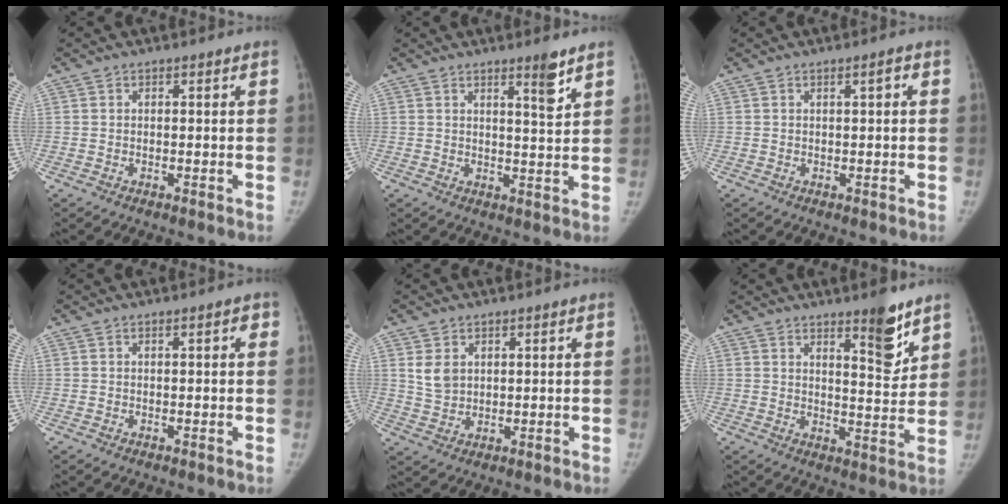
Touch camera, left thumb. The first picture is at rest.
{"total": 4.4, "force": [3.0, 0.4, 3.2], "torque": [-0.041, -0.027, 0.045]}
{"total": 1.3, "force": [0.4, 0.3, 1.2], "torque": [-0.018, 0.002, 0.005]}
{"total": 1.3, "force": [0.4, 0.4, 1.1], "torque": [-0.011, 0.003, 0.004]}
{"total": 4.5, "force": [1.7, 3.4, 2.4], "torque": [-0.034, -0.012, 0.042]}
{"total": 8.2, "force": [5.7, 2.2, 5.5], "torque": [-0.055, -0.046, 0.083]}